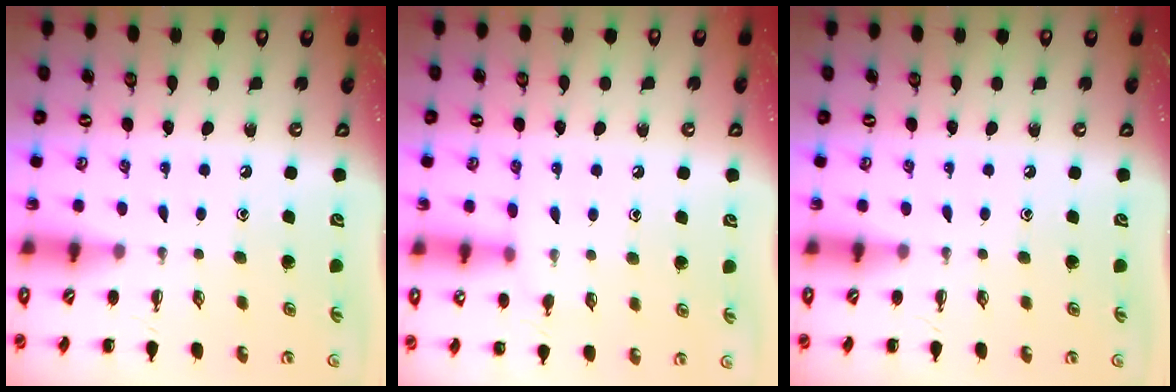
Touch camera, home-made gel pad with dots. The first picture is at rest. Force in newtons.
{"total": 7.3, "press": 7.0, "slide": 2.1}
{"total": 0.0}